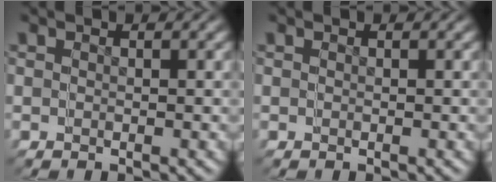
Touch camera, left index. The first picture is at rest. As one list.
[{"total": 0.0}]